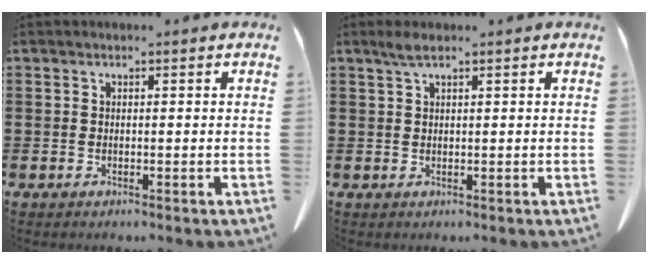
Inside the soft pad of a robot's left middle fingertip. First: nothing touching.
{"total": 2.0, "force": [1.2, 0.3, 1.5], "torque": [-0.033, 0.001, 0.022]}